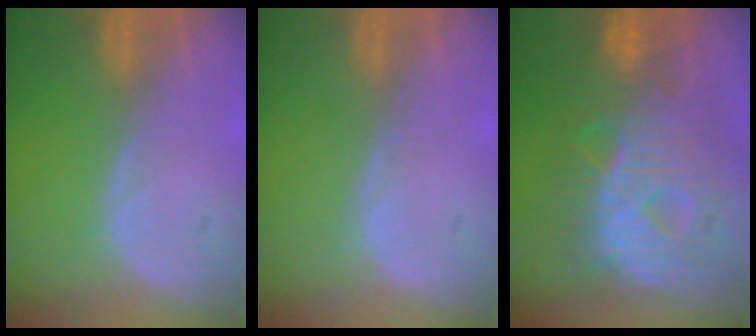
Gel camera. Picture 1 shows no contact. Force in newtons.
{"total": 0.5, "press": 0.1, "slide": 0.5}
{"total": 12.4, "press": 12.4, "slide": 1.4}